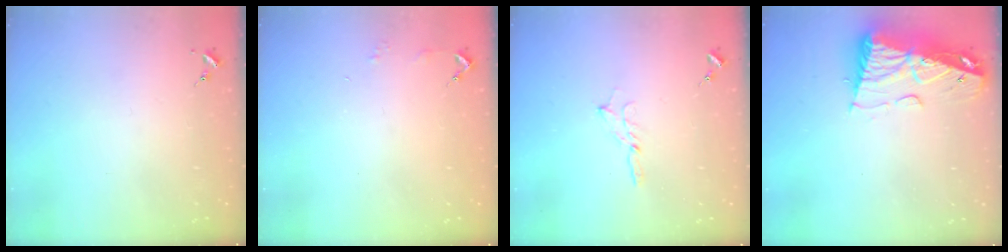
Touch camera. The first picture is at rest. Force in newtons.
{"total": 2.9, "press": 2.8, "slide": 0.3}
{"total": 2.5, "press": 2.5, "slide": 0.2}
{"total": 14.6, "press": 14.6, "slide": 1.6}